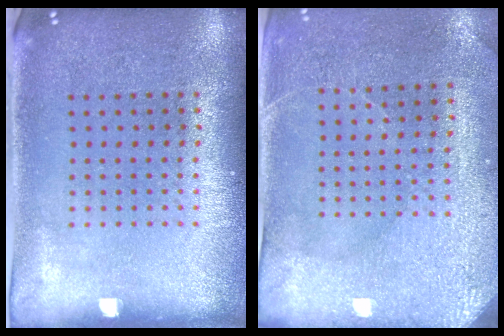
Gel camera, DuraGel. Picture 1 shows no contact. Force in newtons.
{"total": 2.9, "press": 2.7, "slide": 1.0}